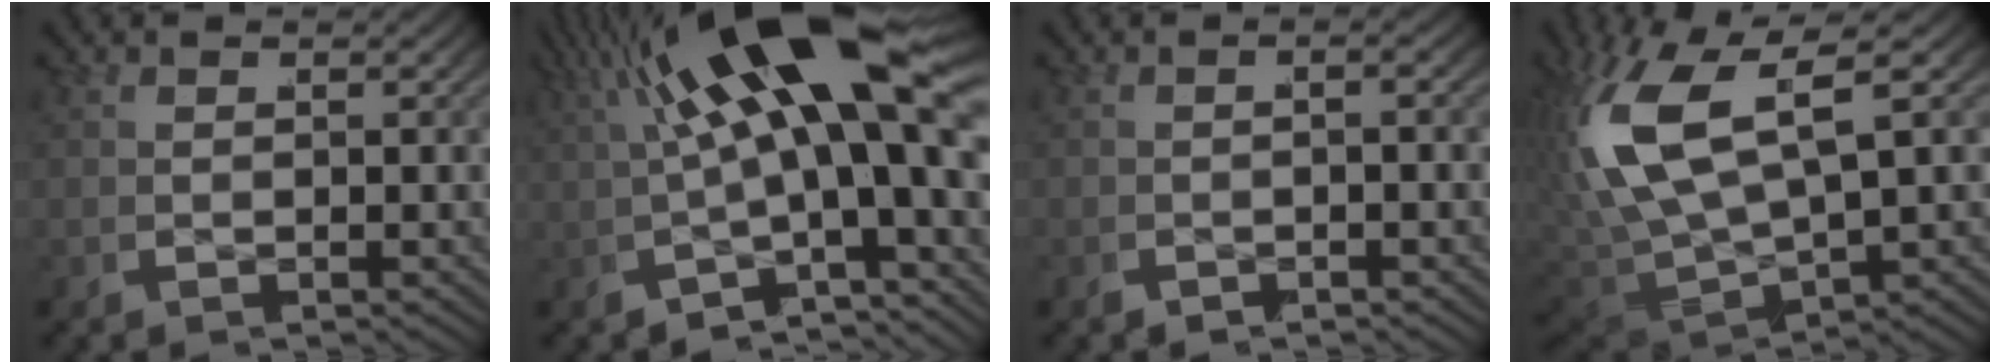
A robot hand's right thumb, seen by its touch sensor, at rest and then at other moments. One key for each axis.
{"total": 10.5, "fx": 1.4, "fy": 3.7, "fz": 9.7, "tx": -0.164, "ty": 0.010, "tz": 0.020}
{"total": 0.9, "fx": -0.9, "fy": 0.1, "fz": 0.1, "tx": -0.015, "ty": 0.000, "tz": -0.020}
{"total": 11.5, "fx": 0.4, "fy": 7.3, "fz": 8.9, "tx": -0.232, "ty": -0.021, "tz": 0.014}